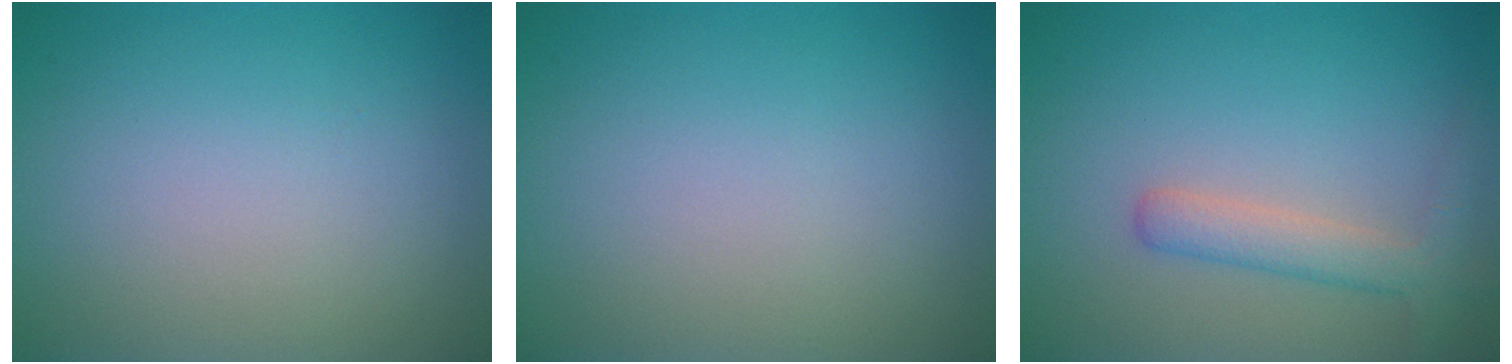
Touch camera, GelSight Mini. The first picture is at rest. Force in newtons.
{"total": 0.0}
{"total": 2.8, "press": 2.8, "slide": 0.1}